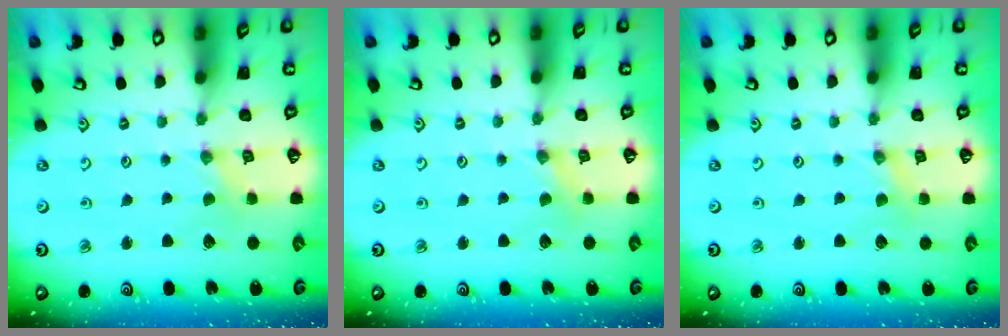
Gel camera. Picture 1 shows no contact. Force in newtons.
{"total": 1.3, "press": 1.3, "slide": 0.2}
{"total": 1.0, "press": 1.0, "slide": 0.2}